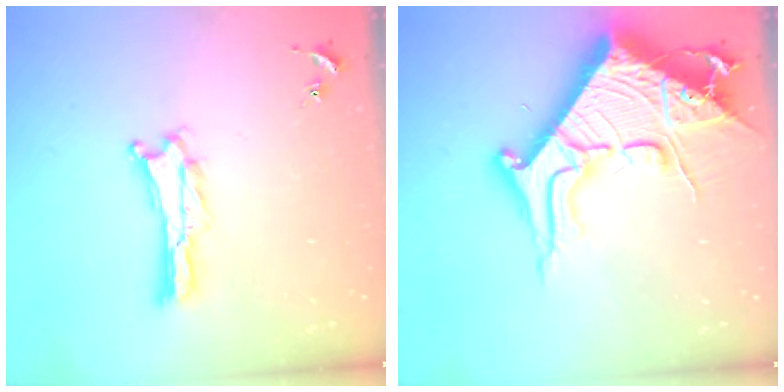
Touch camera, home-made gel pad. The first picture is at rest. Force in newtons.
{"total": 14.9, "press": 14.8, "slide": 2.0}